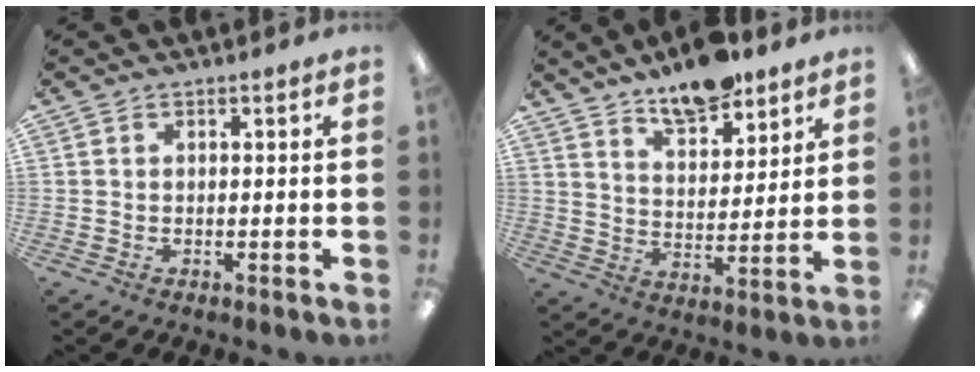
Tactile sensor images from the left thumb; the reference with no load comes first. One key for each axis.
{"total": 10.8, "fx": 8.9, "fy": 4.1, "fz": 4.6, "tx": -0.066, "ty": -0.050, "tz": 0.158}